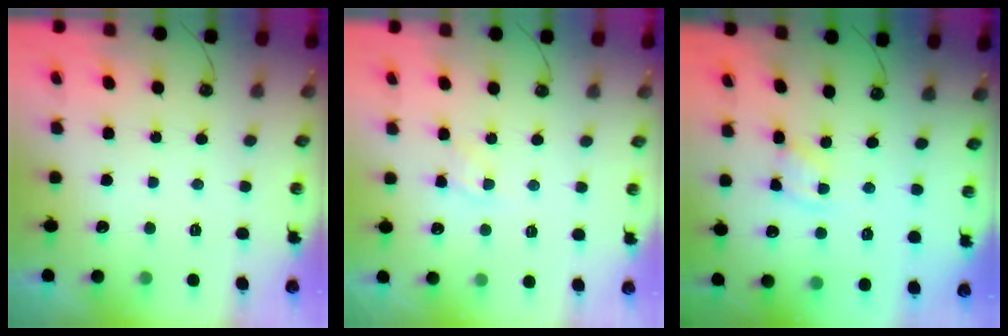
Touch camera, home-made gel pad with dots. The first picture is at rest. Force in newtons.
{"total": 8.0, "press": 8.0, "slide": 0.7}
{"total": 2.1, "press": 2.1, "slide": 0.3}